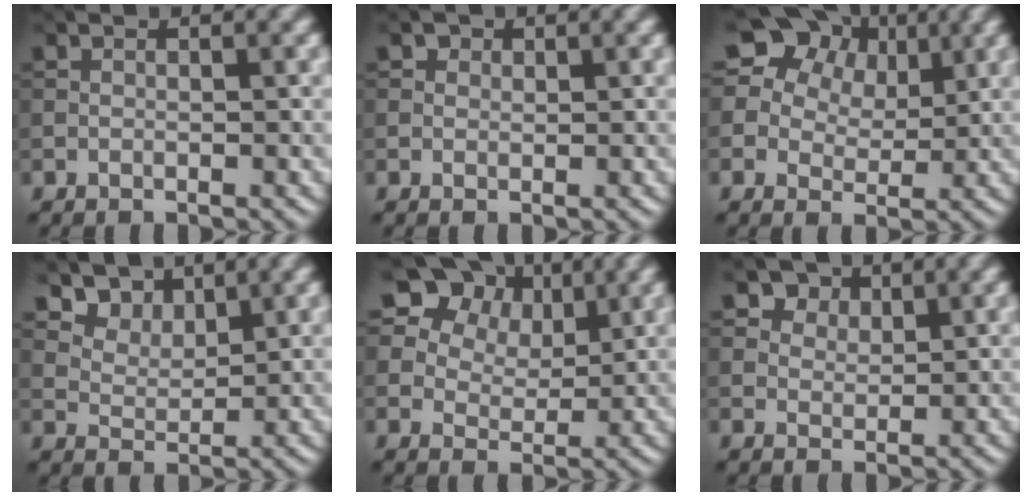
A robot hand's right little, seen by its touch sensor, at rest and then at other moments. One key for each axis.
{"total": 0.9, "fx": 0.5, "fy": 0.7, "fz": 0.3, "tx": -0.004, "ty": -0.003, "tz": 0.004}
{"total": 15.6, "fx": 8.5, "fy": 11.0, "fz": 7.2, "tx": -0.157, "ty": 0.048, "tz": 0.149}
{"total": 4.1, "fx": 3.1, "fy": 2.3, "fz": 1.4, "tx": -0.039, "ty": -0.022, "tz": 0.071}
{"total": 13.7, "fx": 8.5, "fy": 9.0, "fz": 6.0, "tx": -0.133, "ty": 0.025, "tz": 0.154}
{"total": 4.6, "fx": 3.1, "fy": 2.9, "fz": 1.8, "tx": -0.053, "ty": -0.012, "tz": 0.058}